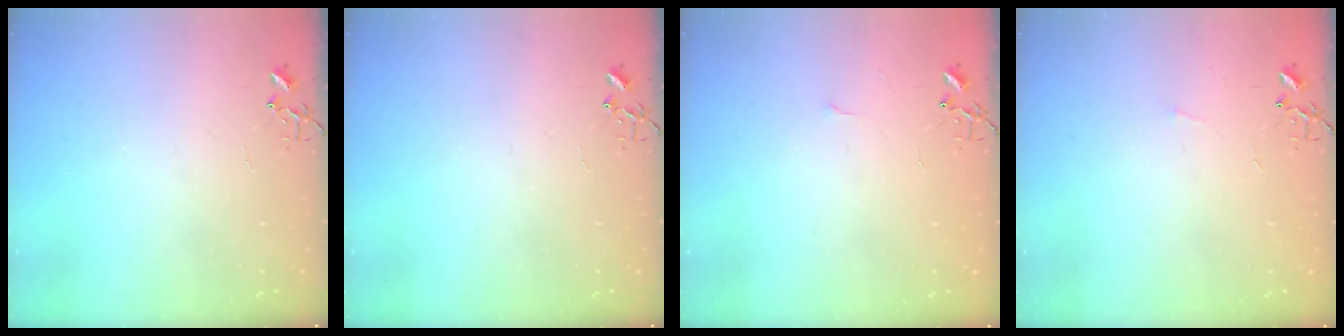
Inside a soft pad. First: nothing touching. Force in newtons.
{"total": 0.0}
{"total": 3.3, "press": 3.3, "slide": 0.4}
{"total": 2.8, "press": 2.8, "slide": 0.3}